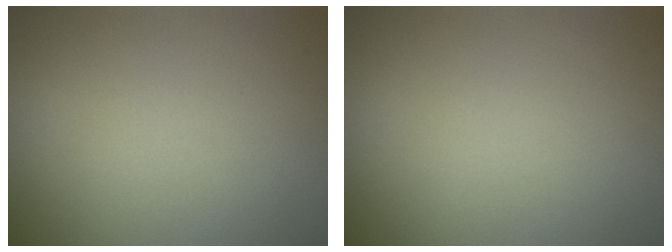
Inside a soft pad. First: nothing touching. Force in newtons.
{"total": 0.0}